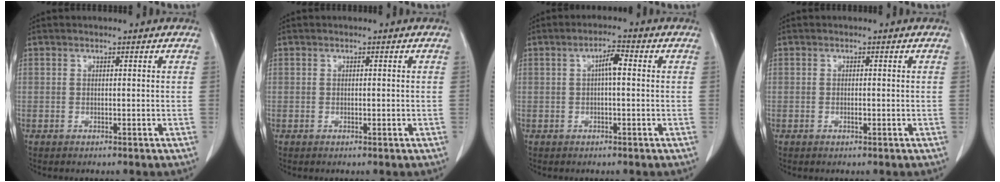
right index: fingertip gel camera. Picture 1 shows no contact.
{"total": 0.6, "force": [-0.1, 0.2, 0.5], "torque": [-0.010, -0.001, 0.001]}
{"total": 3.0, "force": [0.3, 0.6, 3.0], "torque": [-0.052, 0.006, 0.004]}
{"total": 0.8, "force": [-0.2, 0.3, 0.7], "torque": [-0.017, -0.001, -0.003]}